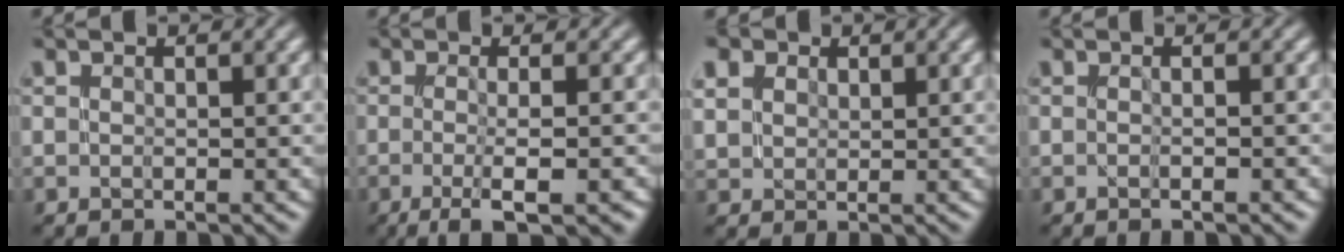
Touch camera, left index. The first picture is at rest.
{"total": 5.2, "force": [-1.8, 1.2, 4.7], "torque": [-0.064, -0.002, -0.026]}
{"total": 3.5, "force": [2.1, 2.4, 1.4], "torque": [-0.056, 0.017, 0.041]}
{"total": 1.2, "force": [-0.2, 0.3, 1.1], "torque": [-0.003, -0.003, -0.010]}